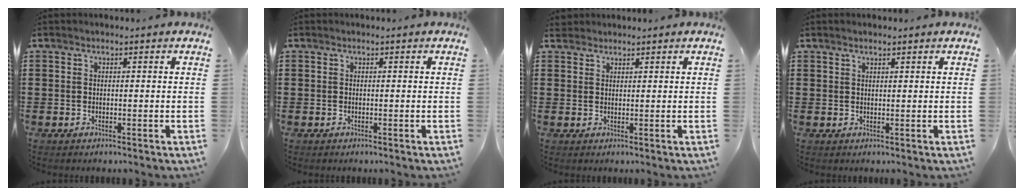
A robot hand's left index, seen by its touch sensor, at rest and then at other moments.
{"total": 0.0}
{"total": 1.5, "force": [1.4, 0.5, 0.1], "torque": [-0.006, 0.003, 0.028]}
{"total": 0.9, "force": [0.7, 0.0, 0.6], "torque": [-0.011, 0.001, 0.013]}